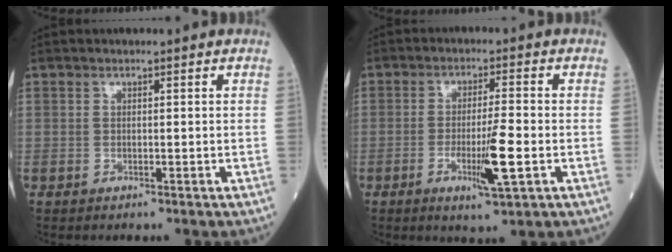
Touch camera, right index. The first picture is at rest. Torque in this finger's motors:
{"motor_torque": [1.05, -0.37, 0.47, 0.14]}